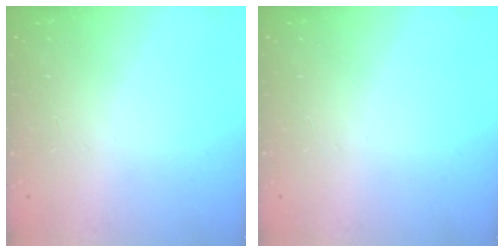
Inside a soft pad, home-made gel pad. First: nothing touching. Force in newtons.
{"total": 0.0}